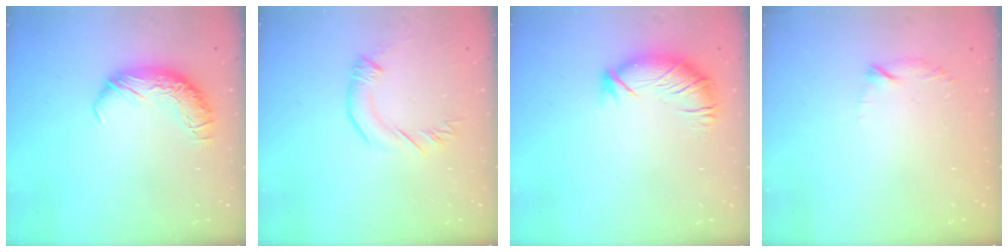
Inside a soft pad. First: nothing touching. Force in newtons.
{"total": 2.8, "press": 2.7, "slide": 0.5}
{"total": 2.7, "press": 2.0, "slide": 1.8}
{"total": 7.0, "press": 6.9, "slide": 0.9}